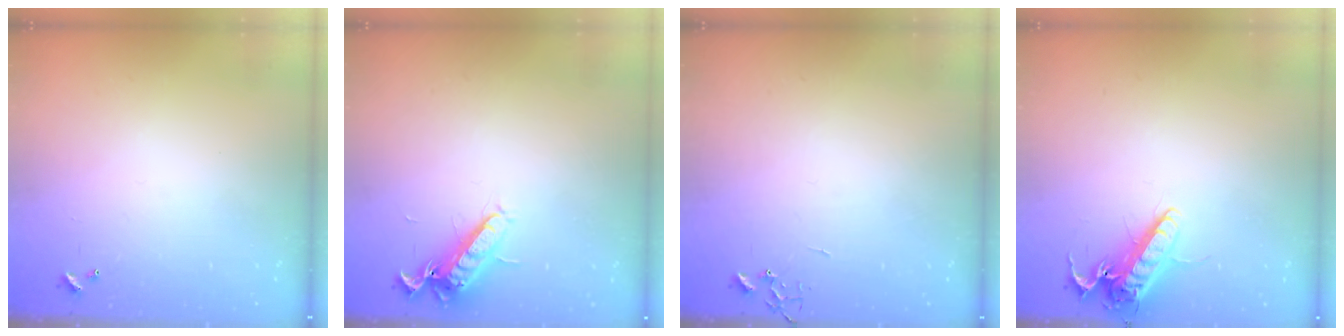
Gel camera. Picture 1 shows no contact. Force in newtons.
{"total": 13.0, "press": 12.9, "slide": 1.2}
{"total": 0.0}
{"total": 13.4, "press": 13.2, "slide": 2.5}